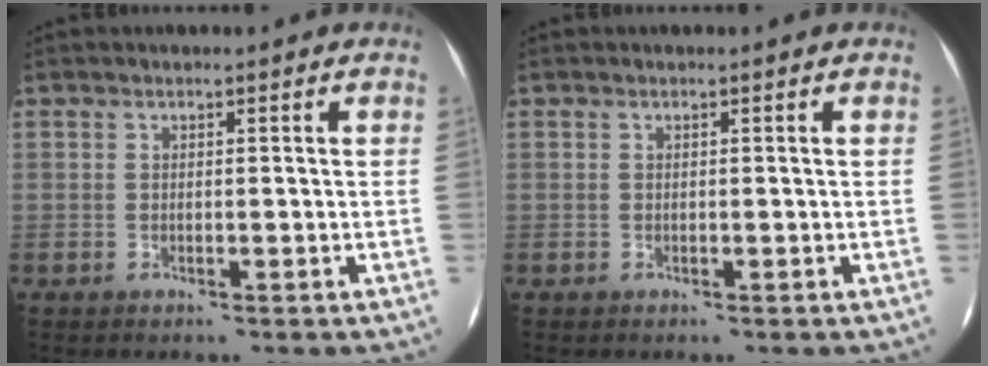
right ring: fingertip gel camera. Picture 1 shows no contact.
{"total": 0.0}